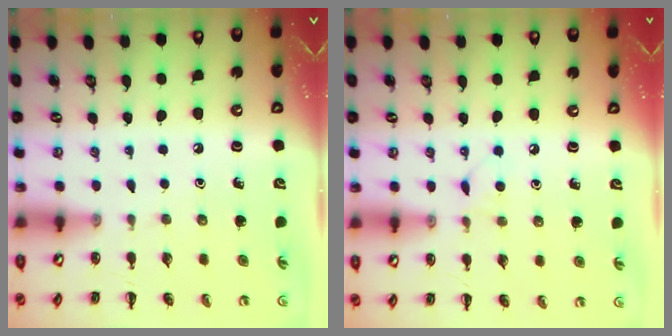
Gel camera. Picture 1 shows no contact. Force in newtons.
{"total": 4.6, "press": 4.4, "slide": 1.3}